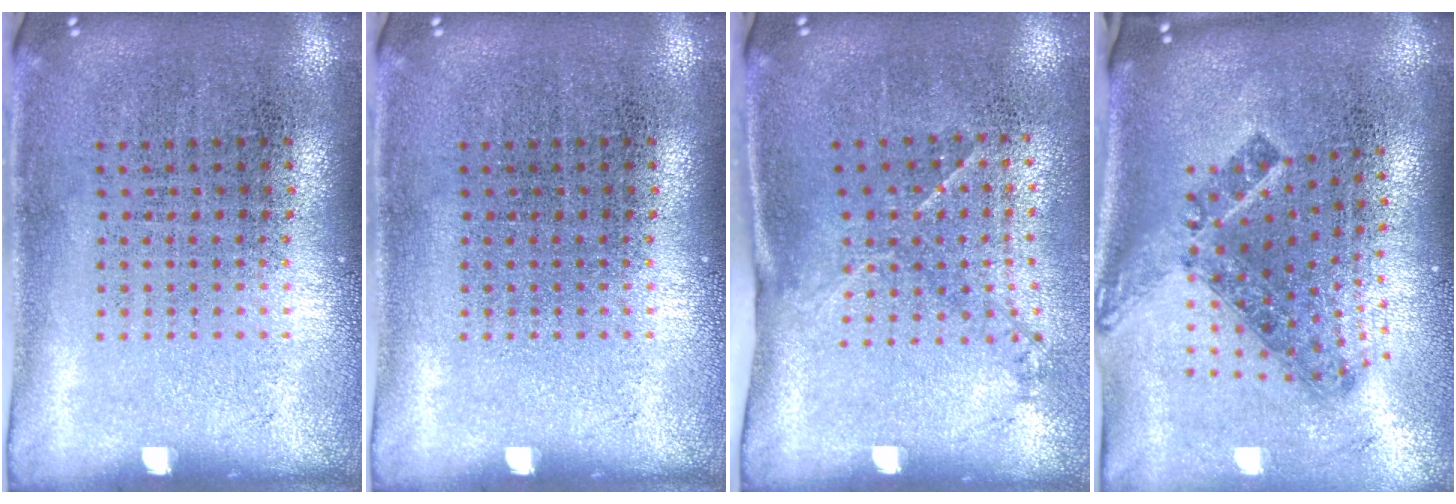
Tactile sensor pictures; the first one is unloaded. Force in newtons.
{"total": 0.0}
{"total": 1.5, "press": 1.0, "slide": 1.1}
{"total": 1.5, "press": 1.1, "slide": 1.1}